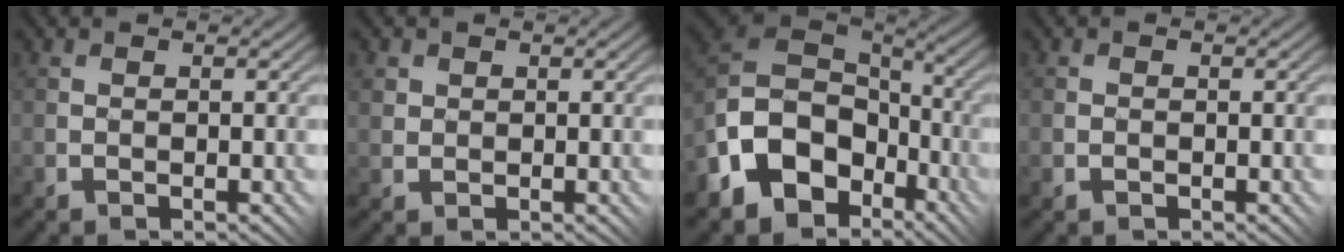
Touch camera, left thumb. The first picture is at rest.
{"total": 2.1, "force": [1.0, 1.8, 0.5], "torque": [-0.026, 0.007, 0.023]}
{"total": 14.5, "force": [-6.2, 10.7, 7.6], "torque": [-0.197, -0.020, -0.110]}
{"total": 0.8, "force": [-0.4, 0.6, 0.2], "torque": [0.000, 0.003, -0.006]}